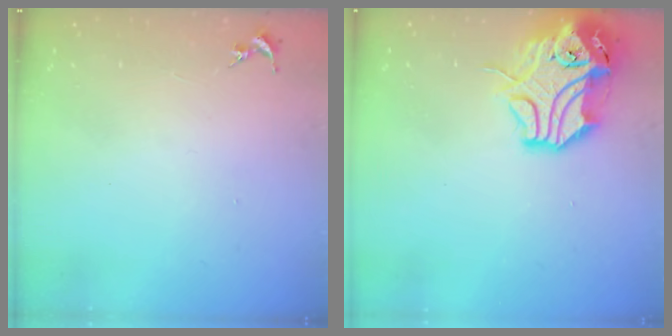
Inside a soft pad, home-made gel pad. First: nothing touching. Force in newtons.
{"total": 16.1, "press": 15.9, "slide": 2.3}